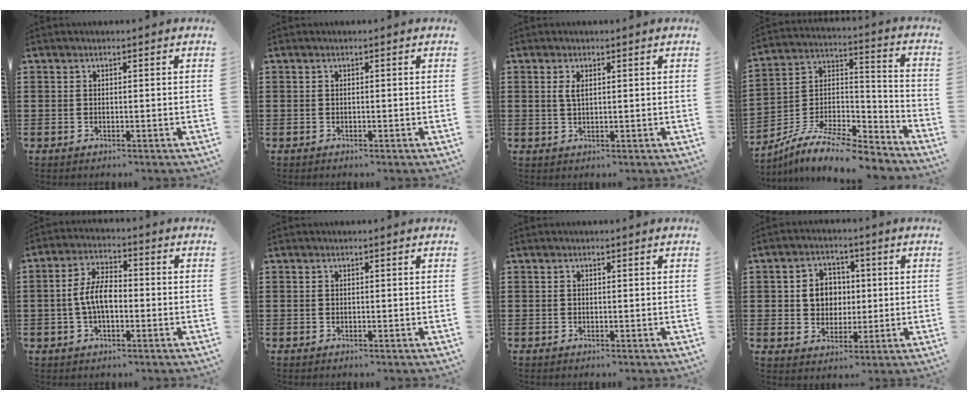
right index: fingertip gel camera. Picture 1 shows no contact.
{"total": 0.0}
{"total": 1.8, "force": [0.6, 0.6, 1.6], "torque": [-0.034, 0.004, 0.008]}
{"total": 9.8, "force": [-8.4, 2.6, 4.2], "torque": [-0.076, 0.018, -0.166]}
{"total": 6.3, "force": [-0.9, 3.1, 5.5], "torque": [-0.117, 0.003, -0.022]}
{"total": 0.0}
{"total": 0.0}
{"total": 5.8, "force": [0.5, 5.2, 2.4], "torque": [-0.058, 0.016, 0.005]}